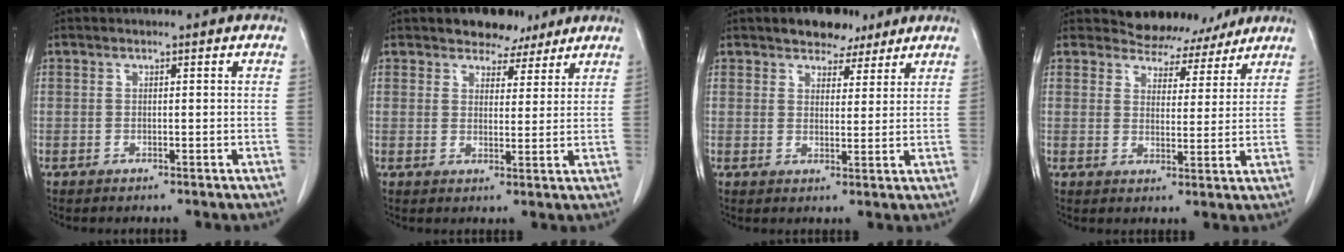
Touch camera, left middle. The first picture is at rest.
{"total": 5.3, "force": [4.2, 2.9, 1.2], "torque": [-0.010, 0.004, 0.065]}
{"total": 5.5, "force": [4.2, 3.0, 1.9], "torque": [-0.022, 0.007, 0.069]}
{"total": 7.7, "force": [7.1, 3.2, 0.2], "torque": [0.011, -0.002, 0.088]}